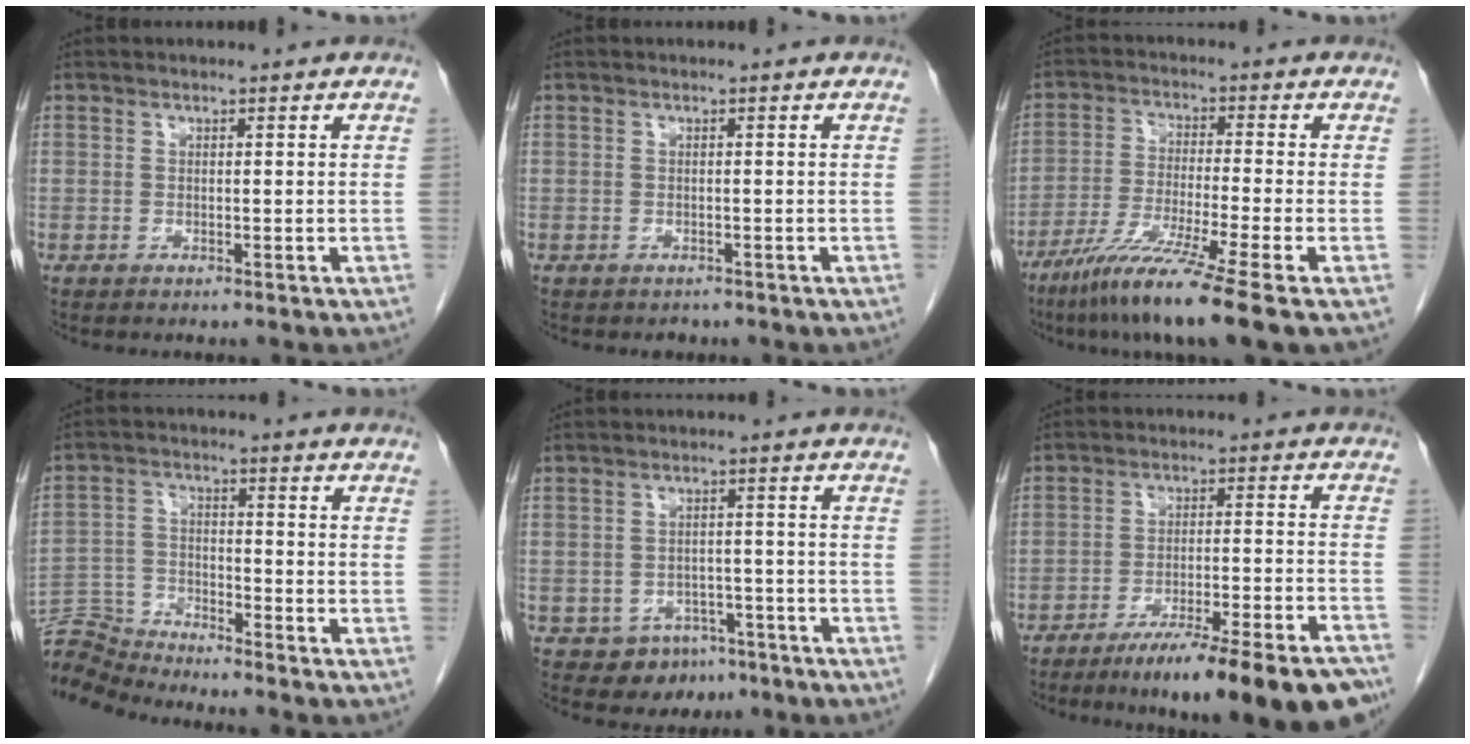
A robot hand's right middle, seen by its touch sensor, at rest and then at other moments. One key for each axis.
{"total": 1.0, "fx": -0.8, "fy": 0.6, "fz": 0.0, "tx": -0.009, "ty": -0.001, "tz": -0.012}
{"total": 11.8, "fx": -7.9, "fy": -1.9, "fz": 8.5, "tx": -0.161, "ty": -0.047, "tz": -0.140}
{"total": 7.3, "fx": -7.2, "fy": -1.4, "fz": -0.8, "tx": 0.010, "ty": 0.003, "tz": -0.138}
{"total": 5.9, "fx": -4.0, "fy": 4.1, "fz": 1.4, "tx": -0.012, "ty": 0.010, "tz": -0.048}
{"total": 19.6, "fx": -15.5, "fy": 1.3, "fz": 12.0, "tx": -0.117, "ty": -0.006, "tz": -0.226}